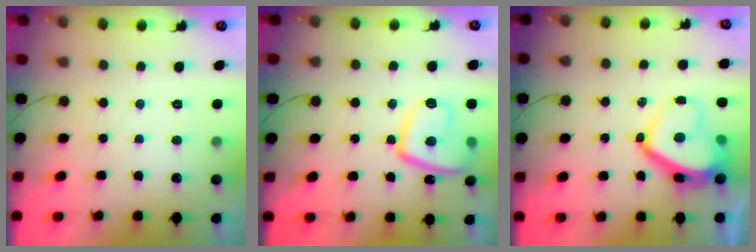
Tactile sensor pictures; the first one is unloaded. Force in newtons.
{"total": 12.2, "press": 12.1, "slide": 1.3}
{"total": 11.7, "press": 11.6, "slide": 1.4}